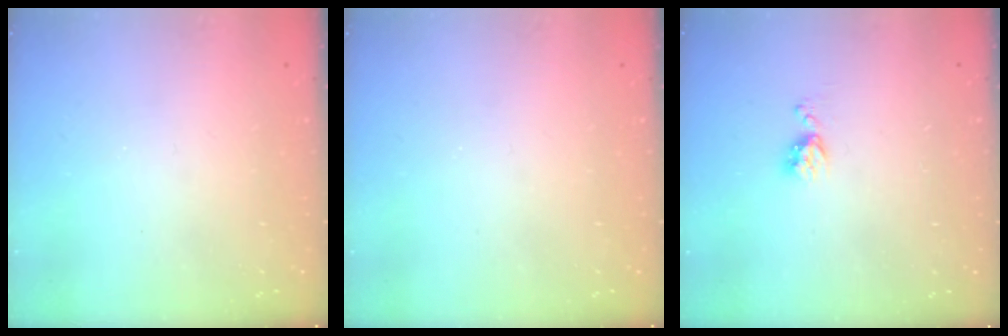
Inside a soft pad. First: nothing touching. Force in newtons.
{"total": 0.0}
{"total": 5.5, "press": 5.5, "slide": 0.7}